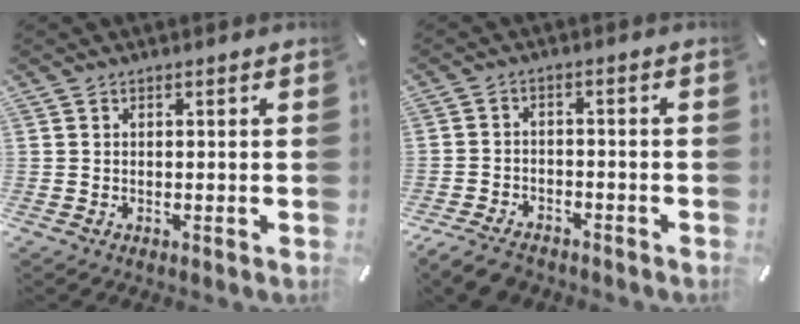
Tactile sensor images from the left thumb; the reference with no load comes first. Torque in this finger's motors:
{"motor_torque": [-0.77, 1.66, 0.15, 0.35, 0.03]}